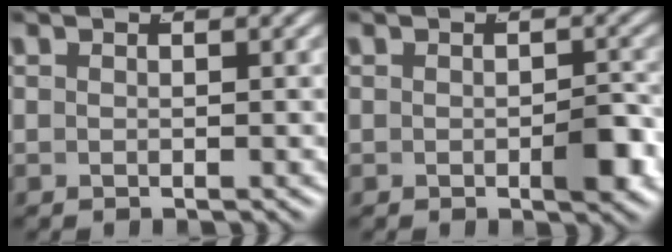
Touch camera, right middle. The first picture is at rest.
{"total": 2.5, "force": [-0.8, 1.1, 2.2], "torque": [-0.033, -0.006, -0.014]}